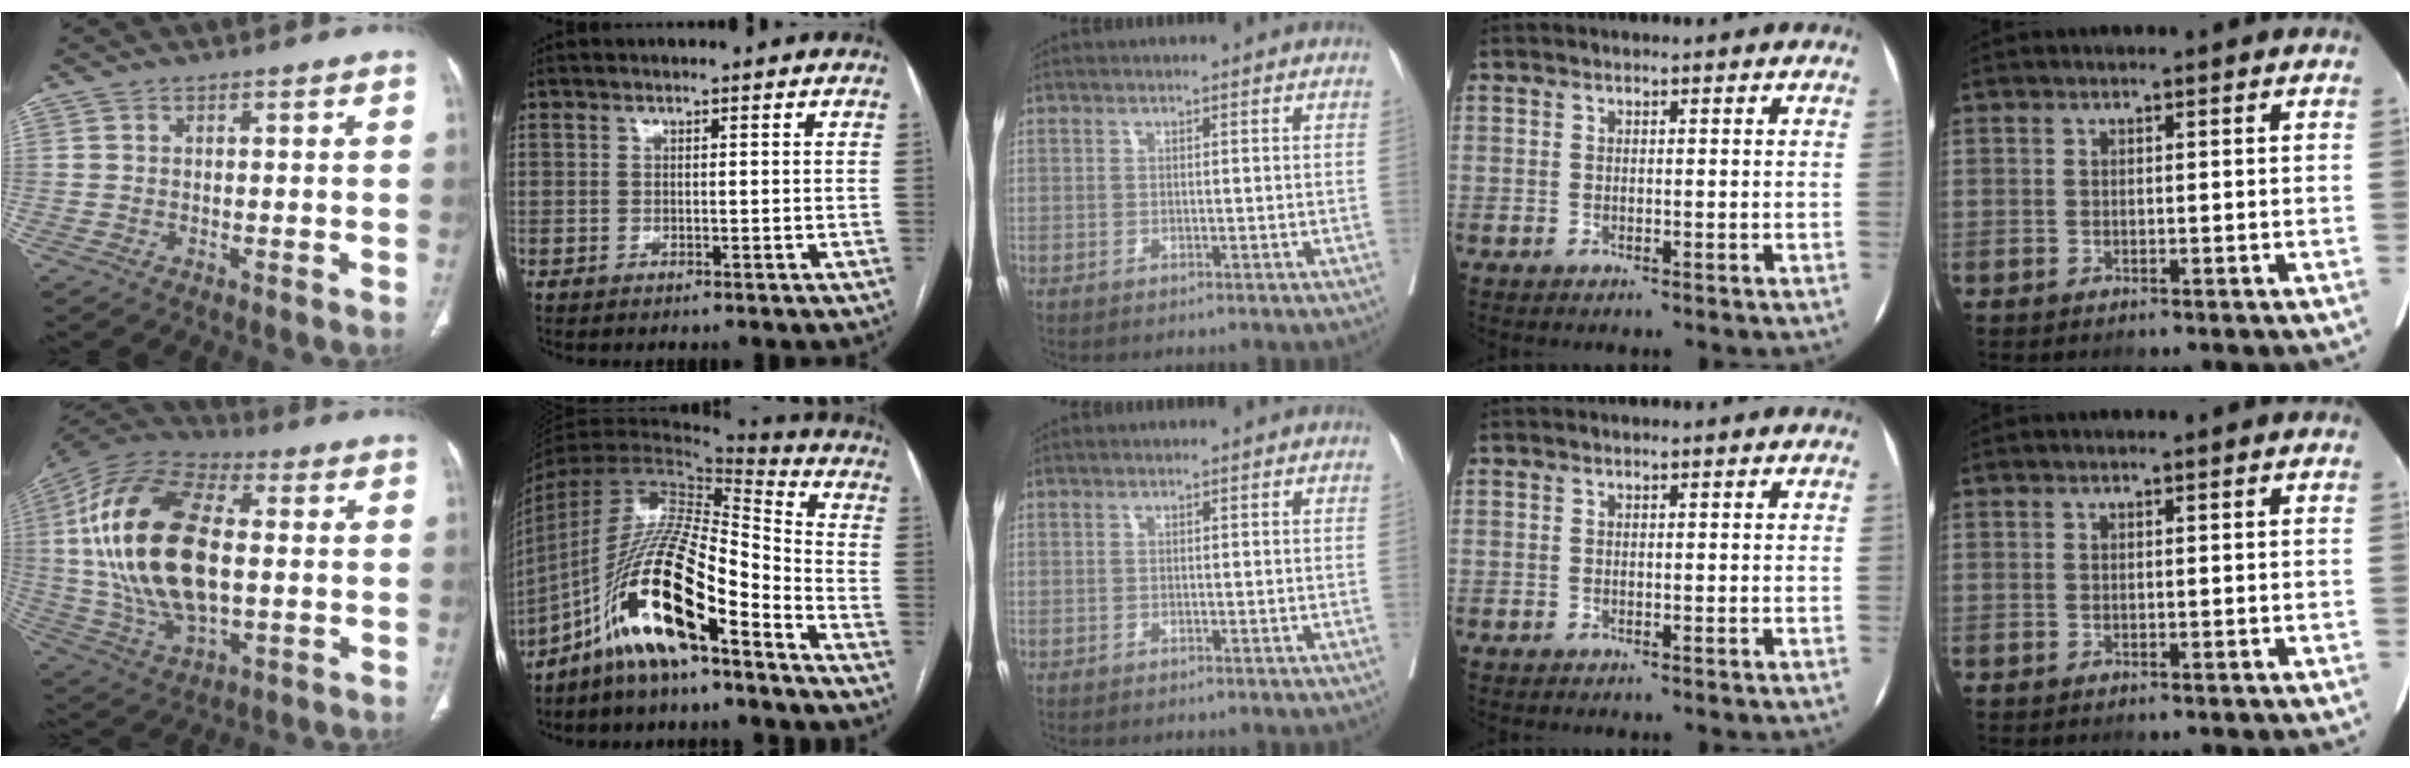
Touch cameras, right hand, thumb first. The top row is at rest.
{"thumb": {"total": 26.0, "force": [1.7, 13.5, 22.2], "torque": [-0.447, 0.003, 0.030]}, "index": {"total": 17.1, "force": [-10.0, 3.1, 13.5], "torque": [-0.265, 0.009, -0.179]}}